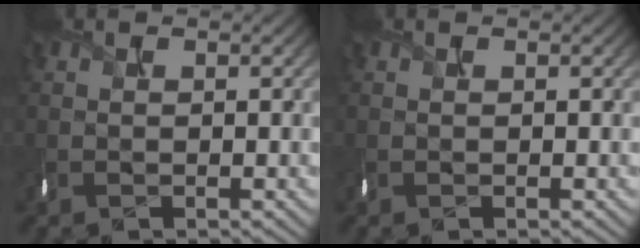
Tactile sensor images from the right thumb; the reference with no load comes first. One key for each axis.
{"total": 0.0}